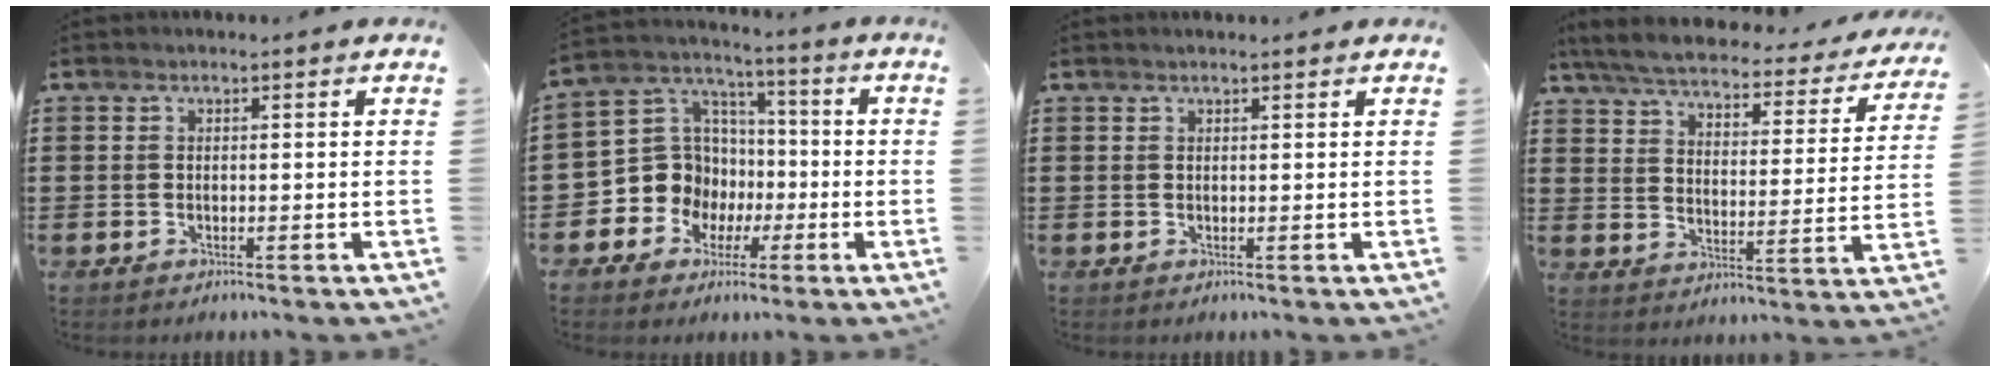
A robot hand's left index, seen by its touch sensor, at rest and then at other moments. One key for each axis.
{"total": 10.5, "fx": -2.0, "fy": 9.9, "fz": 2.7, "tx": -0.109, "ty": 0.004, "tz": -0.032}
{"total": 0.7, "fx": 0.6, "fy": 0.0, "fz": 0.4, "tx": -0.008, "ty": -0.001, "tz": 0.011}
{"total": 4.8, "fx": 4.4, "fy": 0.6, "fz": 1.9, "tx": -0.059, "ty": -0.029, "tz": 0.070}